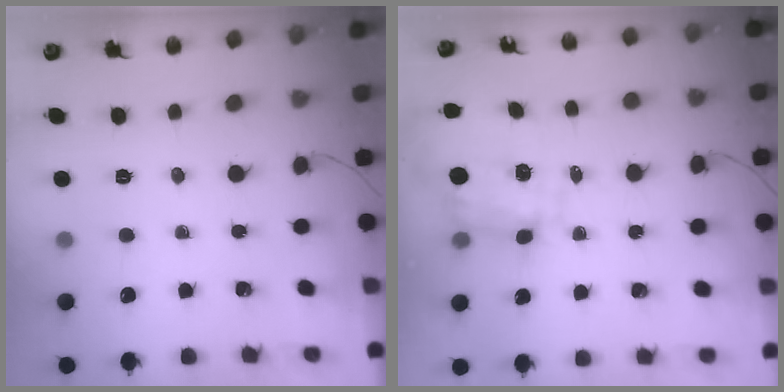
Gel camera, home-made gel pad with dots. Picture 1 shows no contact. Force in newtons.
{"total": 3.9, "press": 3.6, "slide": 1.6}